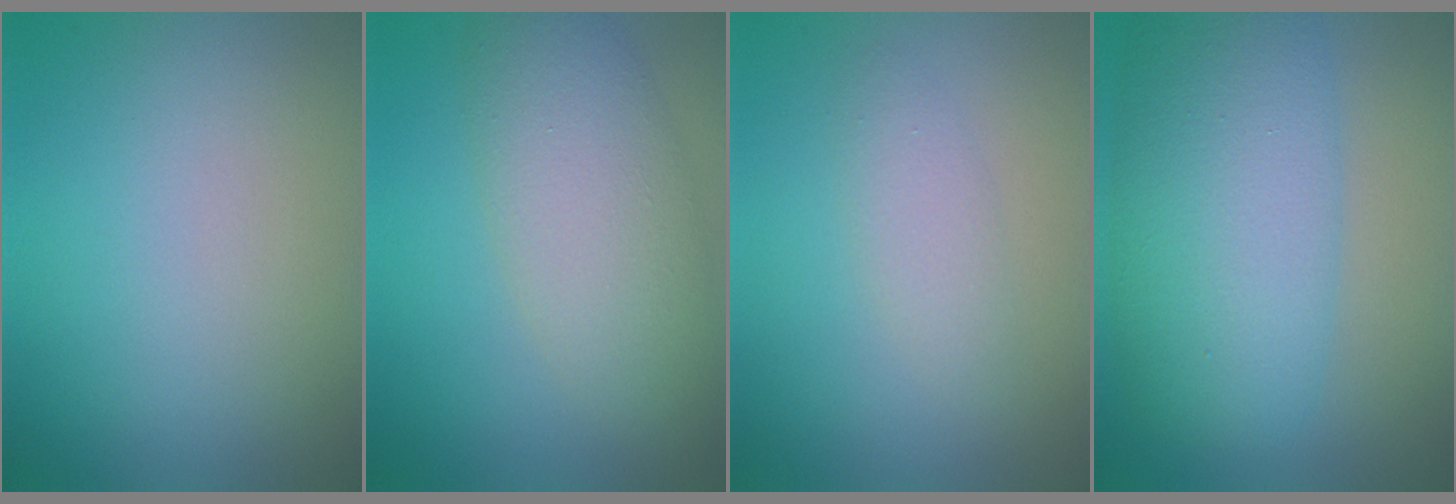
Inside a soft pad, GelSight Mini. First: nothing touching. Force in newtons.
{"total": 6.0, "press": 6.0, "slide": 0.2}
{"total": 1.9, "press": 1.9, "slide": 0.1}
{"total": 9.3, "press": 9.3, "slide": 0.2}